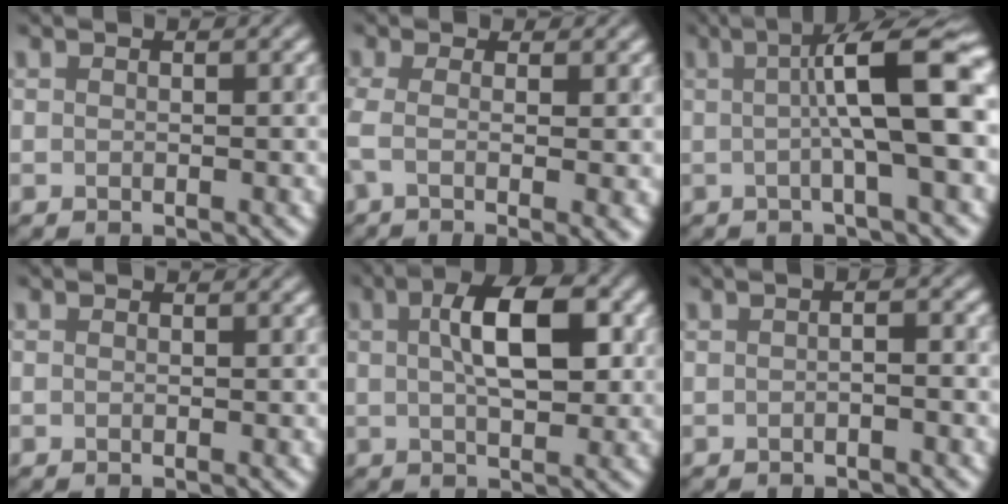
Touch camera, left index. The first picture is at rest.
{"total": 5.1, "force": [-0.9, 1.7, 4.8], "torque": [-0.072, -0.016, -0.015]}
{"total": 9.0, "force": [0.9, 1.5, 8.8], "torque": [-0.105, 0.014, 0.005]}
{"total": 0.0}
{"total": 6.4, "force": [1.4, 2.7, 5.6], "torque": [-0.085, 0.009, 0.019]}
{"total": 1.3, "force": [-0.5, 0.3, 1.1], "torque": [-0.012, 0.000, -0.013]}